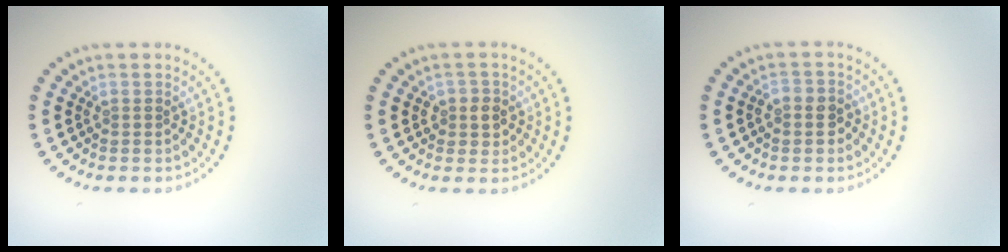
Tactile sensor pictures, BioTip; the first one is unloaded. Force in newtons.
{"total": 1.8, "press": 1.6, "slide": 0.7}
{"total": 1.9, "press": 1.9, "slide": 0.6}